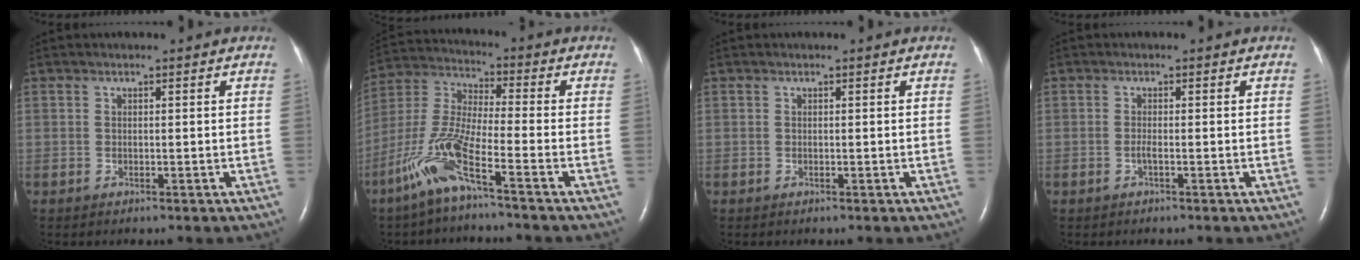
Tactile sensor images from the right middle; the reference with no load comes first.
{"total": 10.5, "force": [-6.1, 0.4, 8.5], "torque": [-0.197, -0.013, -0.133]}
{"total": 0.0}
{"total": 0.7, "force": [-0.3, -0.1, 0.6], "torque": [-0.015, 0.001, -0.008]}